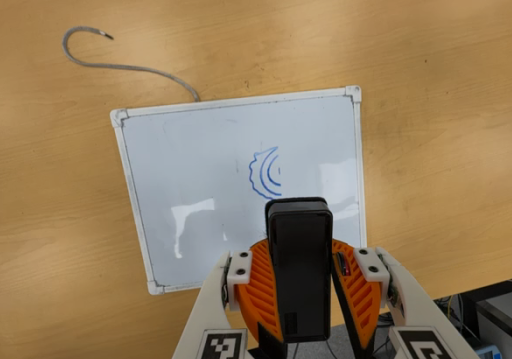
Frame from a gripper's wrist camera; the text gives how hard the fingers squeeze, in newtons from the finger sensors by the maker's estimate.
{"total": 10.4, "left": 10.1, "right": 10.8}